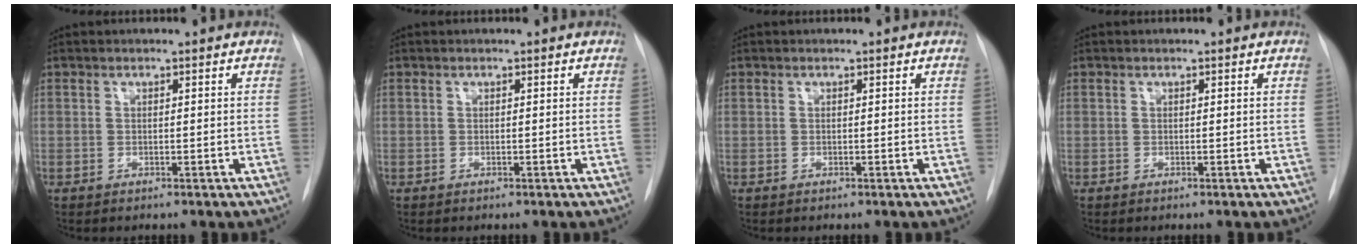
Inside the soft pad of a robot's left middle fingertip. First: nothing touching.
{"total": 0.0}
{"total": 0.0}
{"total": 0.0}